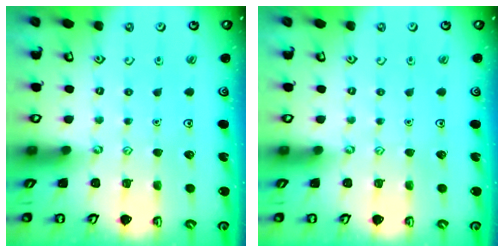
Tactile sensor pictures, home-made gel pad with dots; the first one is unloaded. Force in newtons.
{"total": 0.0}